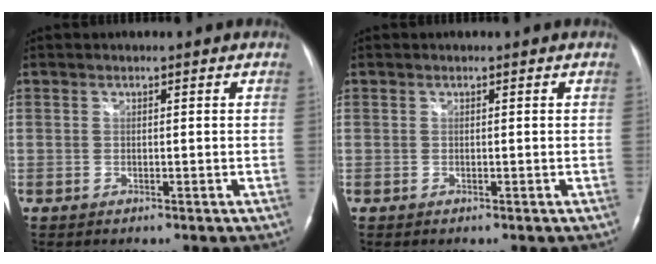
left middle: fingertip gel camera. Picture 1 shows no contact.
{"total": 0.0}